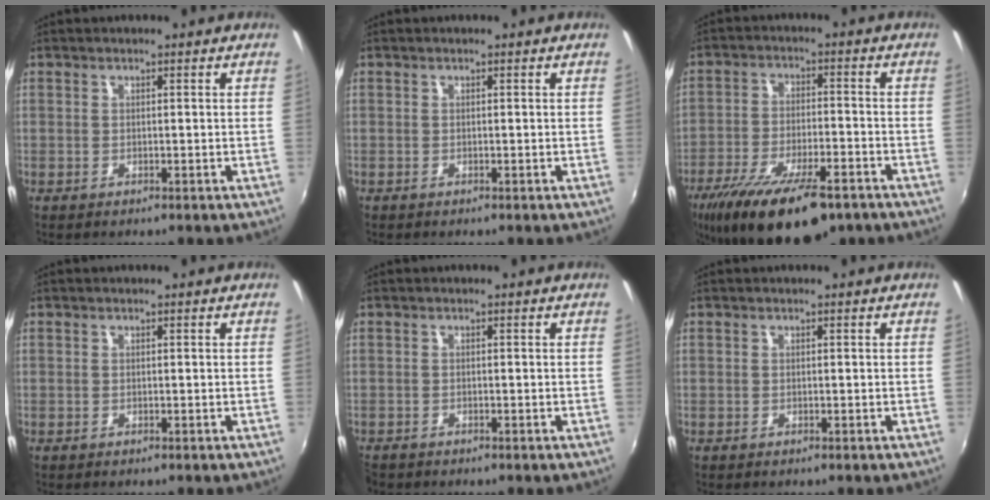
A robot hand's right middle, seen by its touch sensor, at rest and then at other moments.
{"total": 0.0}
{"total": 18.7, "force": [-13.0, 6.1, 12.0], "torque": [-0.236, -0.049, -0.208]}
{"total": 0.0}
{"total": 1.1, "force": [-1.0, 0.4, 0.1], "torque": [-0.007, -0.004, -0.021]}
{"total": 0.0}